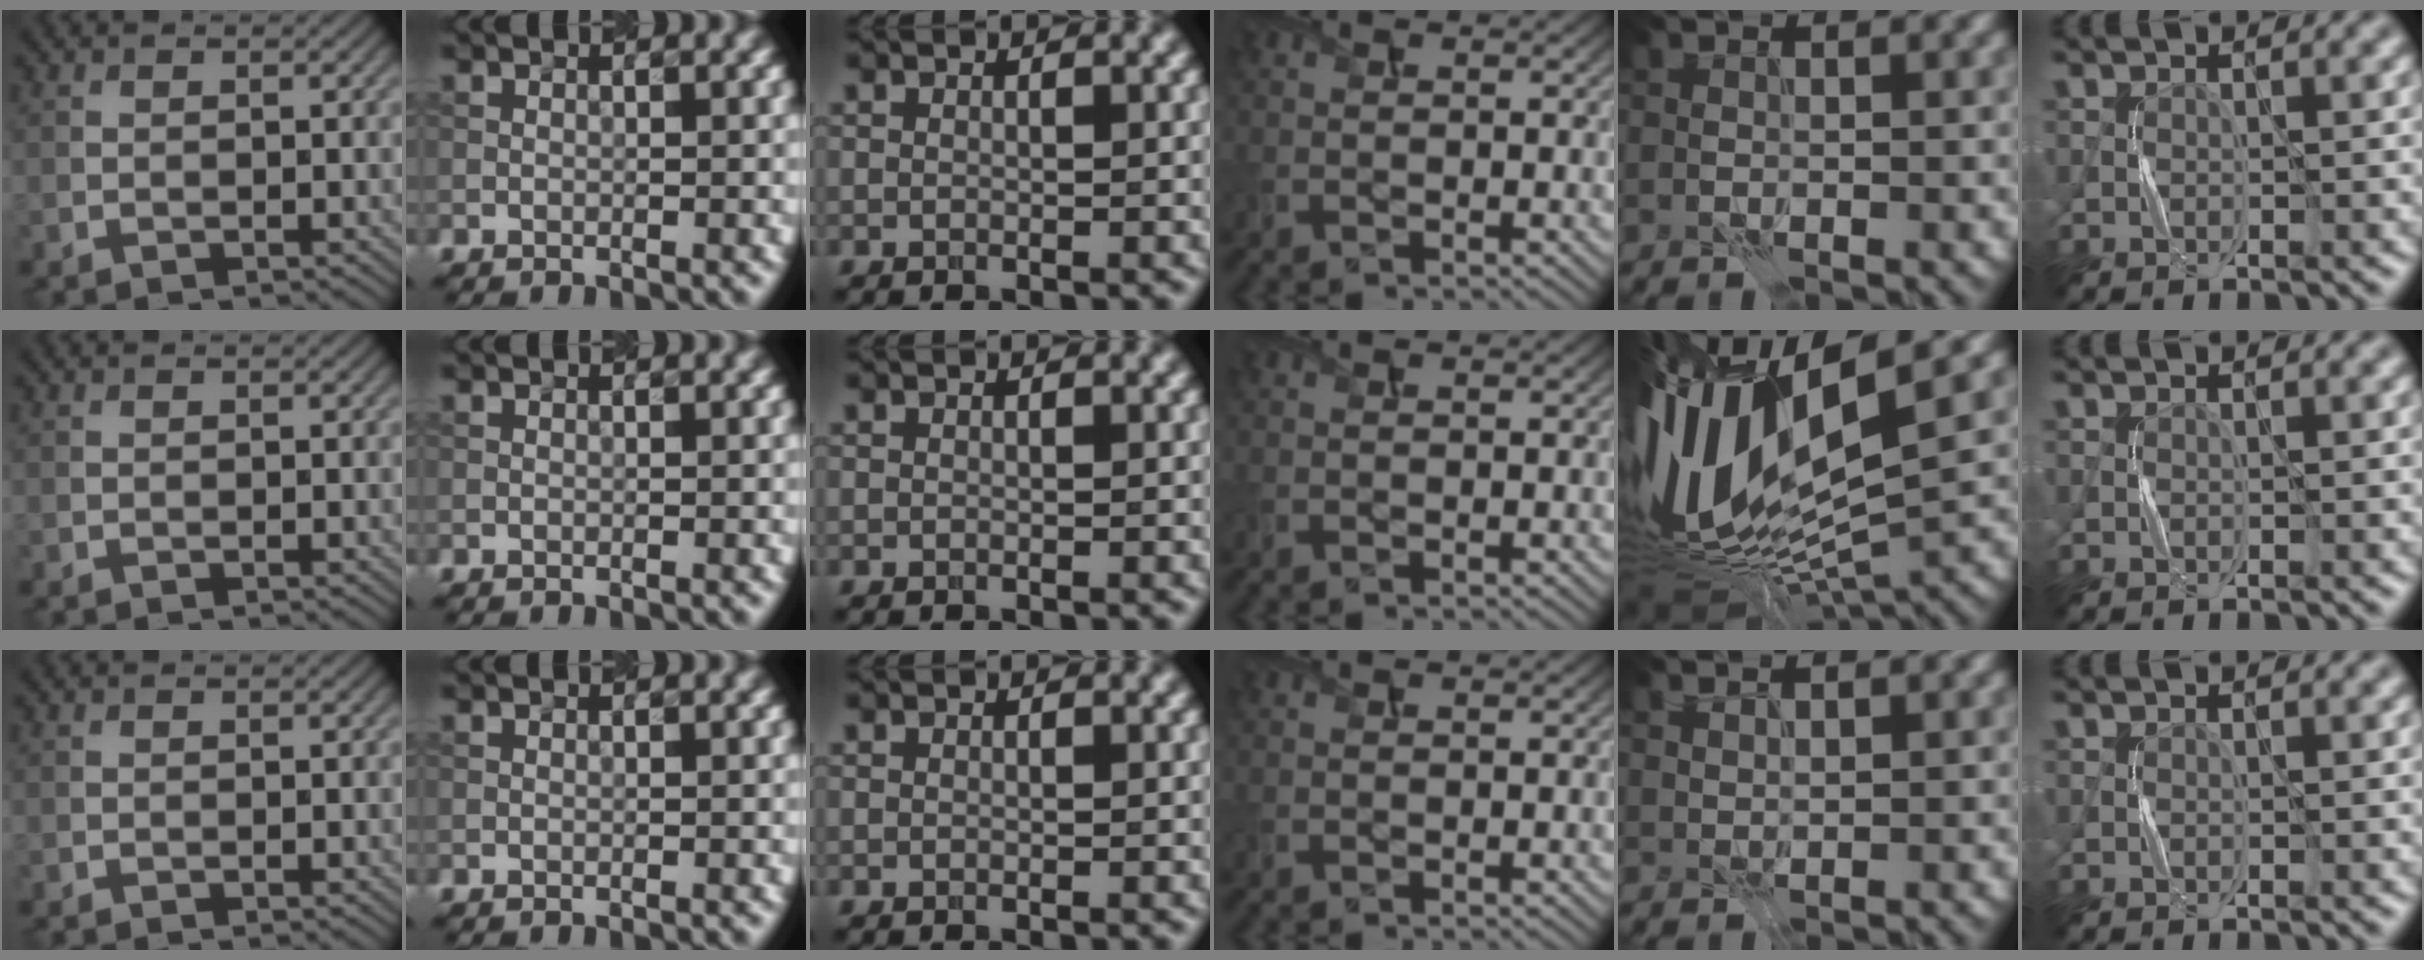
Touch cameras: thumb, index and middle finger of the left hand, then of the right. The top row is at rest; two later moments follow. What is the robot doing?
{"motion": "press", "object": "sticky note"}